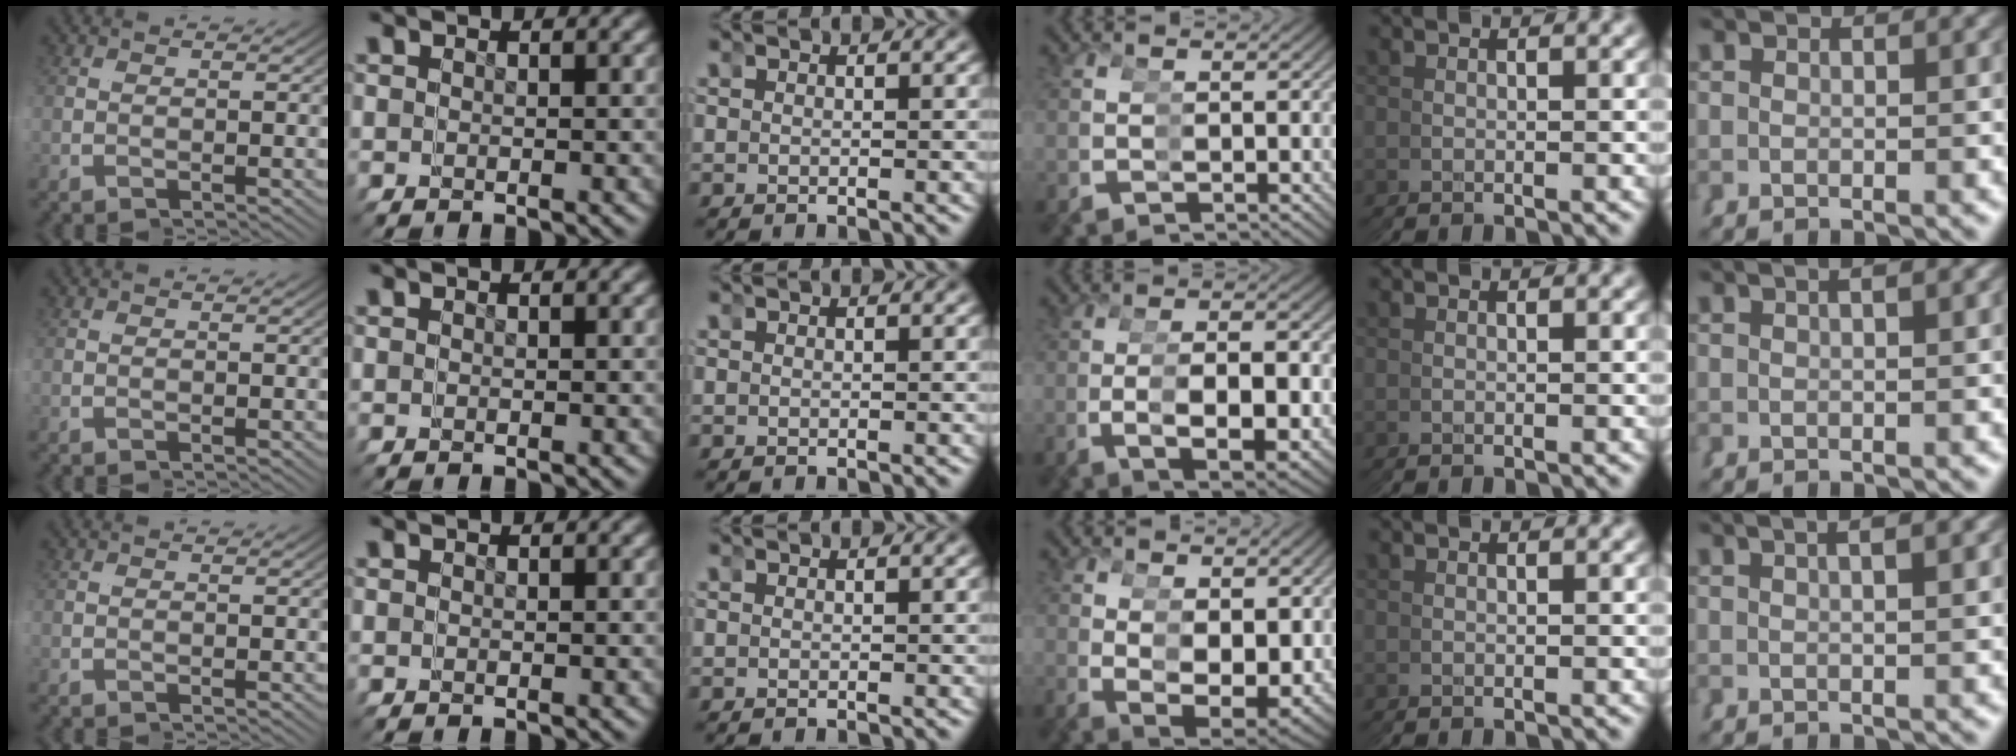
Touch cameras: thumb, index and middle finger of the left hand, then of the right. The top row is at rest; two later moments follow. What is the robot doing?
{"motion": "grasp_and_lifting", "object": "bandage"}